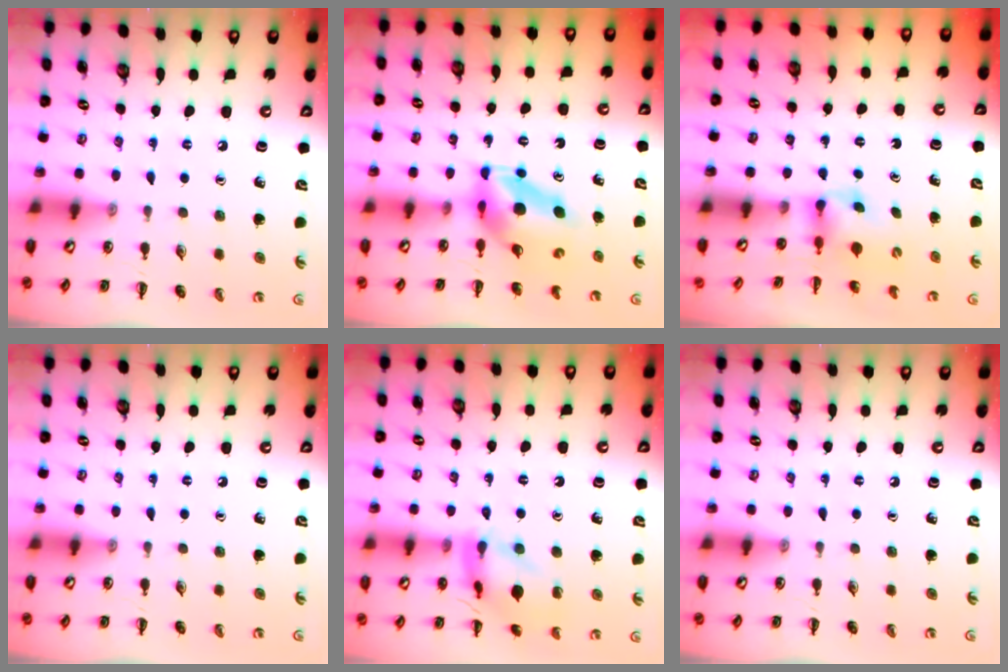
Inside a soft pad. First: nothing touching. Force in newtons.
{"total": 6.8, "press": 6.6, "slide": 1.6}
{"total": 2.9, "press": 2.6, "slide": 1.2}
{"total": 0.0}
{"total": 12.8, "press": 12.7, "slide": 1.3}
{"total": 0.0}